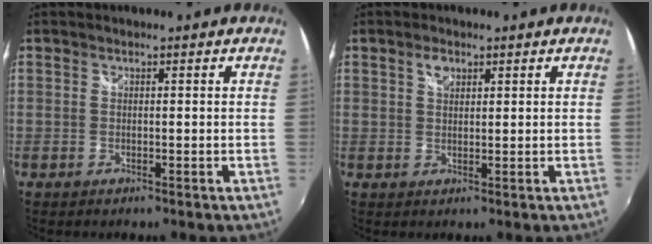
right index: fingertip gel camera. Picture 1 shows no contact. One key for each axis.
{"total": 2.3, "fx": 1.3, "fy": 1.4, "fz": 1.4, "tx": -0.022, "ty": 0.005, "tz": 0.021}